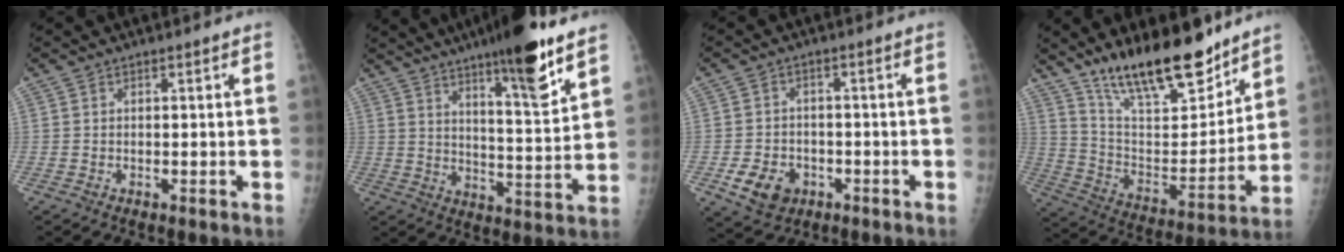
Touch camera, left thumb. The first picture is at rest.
{"total": 15.4, "force": [10.1, 2.4, 11.3], "torque": [-0.156, -0.065, 0.158]}
{"total": 7.2, "force": [-3.0, 5.6, 3.5], "torque": [-0.050, 0.015, -0.041]}
{"total": 21.3, "force": [16.2, 6.9, 11.9], "torque": [-0.156, -0.093, 0.280]}